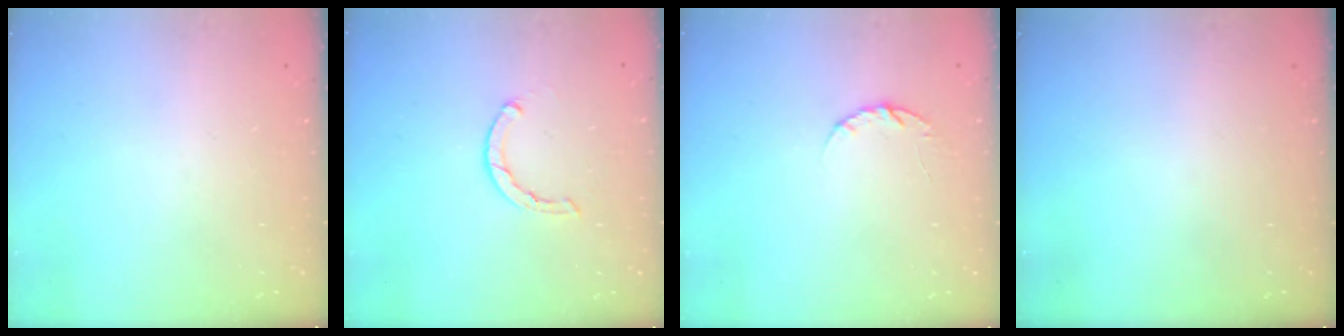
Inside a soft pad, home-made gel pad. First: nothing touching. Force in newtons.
{"total": 1.7, "press": 1.6, "slide": 0.3}
{"total": 4.4, "press": 4.4, "slide": 0.6}
{"total": 0.0}